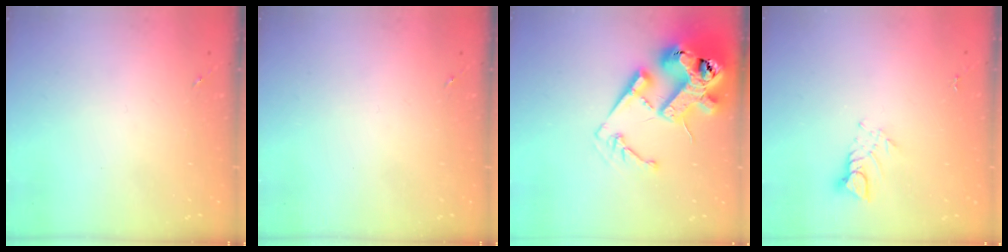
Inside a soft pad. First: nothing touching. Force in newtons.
{"total": 0.0}
{"total": 24.1, "press": 23.9, "slide": 3.2}
{"total": 5.1, "press": 5.0, "slide": 0.3}